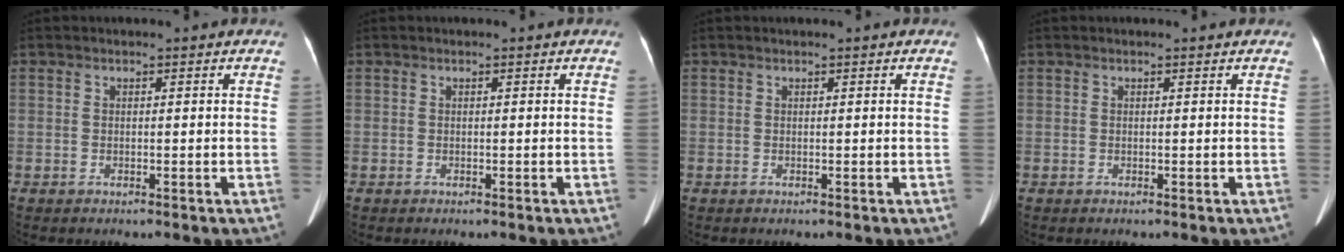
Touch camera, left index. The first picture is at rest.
{"total": 0.0}
{"total": 0.8, "force": [0.6, -0.1, 0.4], "torque": [-0.010, 0.014, 0.016]}
{"total": 1.1, "force": [1.1, -0.1, 0.4], "torque": [-0.013, 0.011, 0.015]}